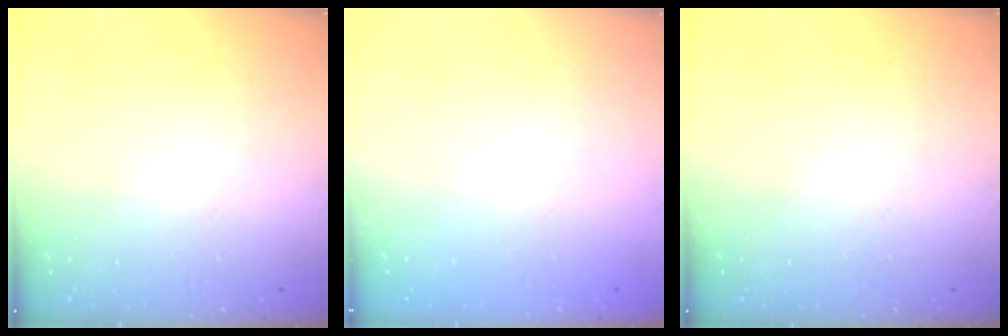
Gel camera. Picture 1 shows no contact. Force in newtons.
{"total": 0.0}
{"total": 0.0}